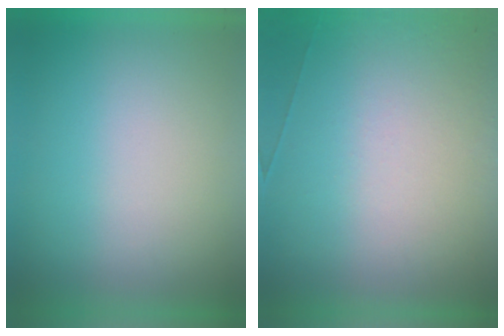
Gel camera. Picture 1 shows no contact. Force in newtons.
{"total": 6.8}